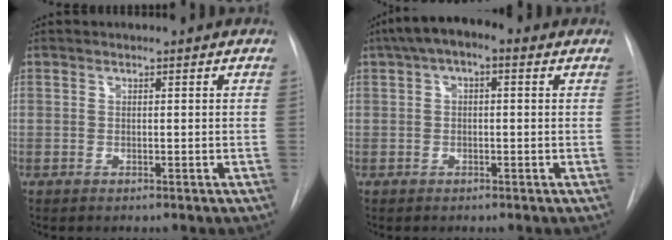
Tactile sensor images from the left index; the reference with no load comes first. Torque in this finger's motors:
{"motor_torque": [-0.97, -0.64, -0.14, 0.07]}